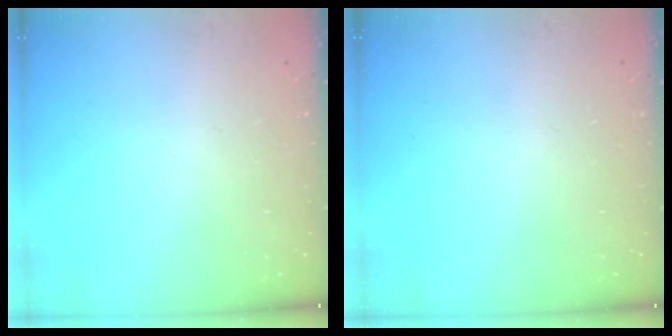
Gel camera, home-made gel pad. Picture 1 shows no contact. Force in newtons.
{"total": 0.0}